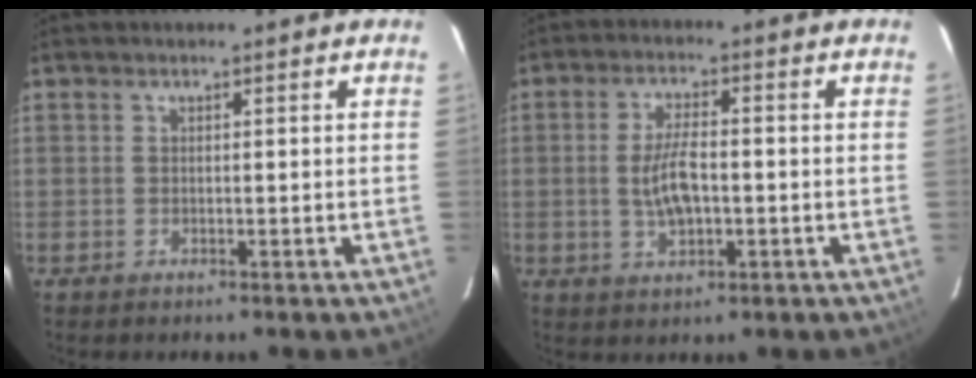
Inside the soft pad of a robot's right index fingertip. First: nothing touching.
{"total": 7.0, "force": [-0.8, 3.1, 6.3], "torque": [-0.124, 0.001, -0.011]}